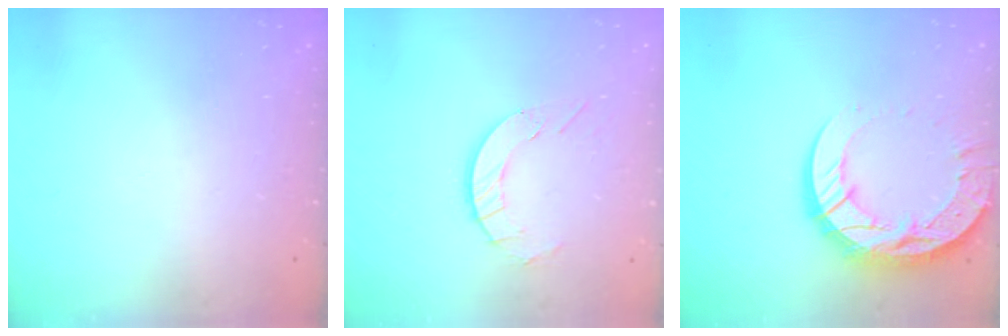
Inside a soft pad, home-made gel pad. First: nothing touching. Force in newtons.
{"total": 7.1, "press": 7.0, "slide": 0.7}
{"total": 18.7, "press": 18.6, "slide": 1.8}